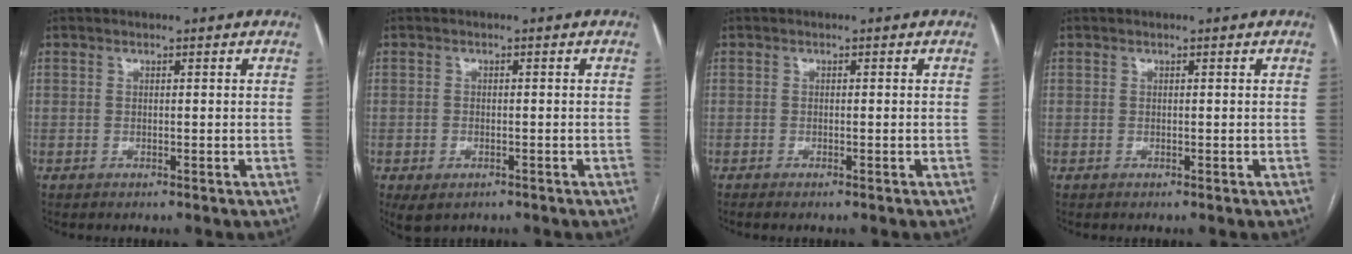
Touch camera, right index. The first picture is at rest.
{"total": 3.3, "force": [-1.9, 2.0, 1.9], "torque": [-0.036, -0.006, -0.020]}
{"total": 1.3, "force": [-1.0, -0.1, 0.8], "torque": [-0.014, -0.002, -0.014]}
{"total": 0.0}